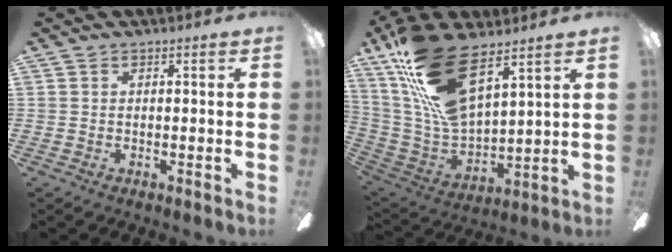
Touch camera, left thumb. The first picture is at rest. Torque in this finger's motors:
{"motor_torque": [0.55, 0.65, 1.75, -1.02, 0.64]}